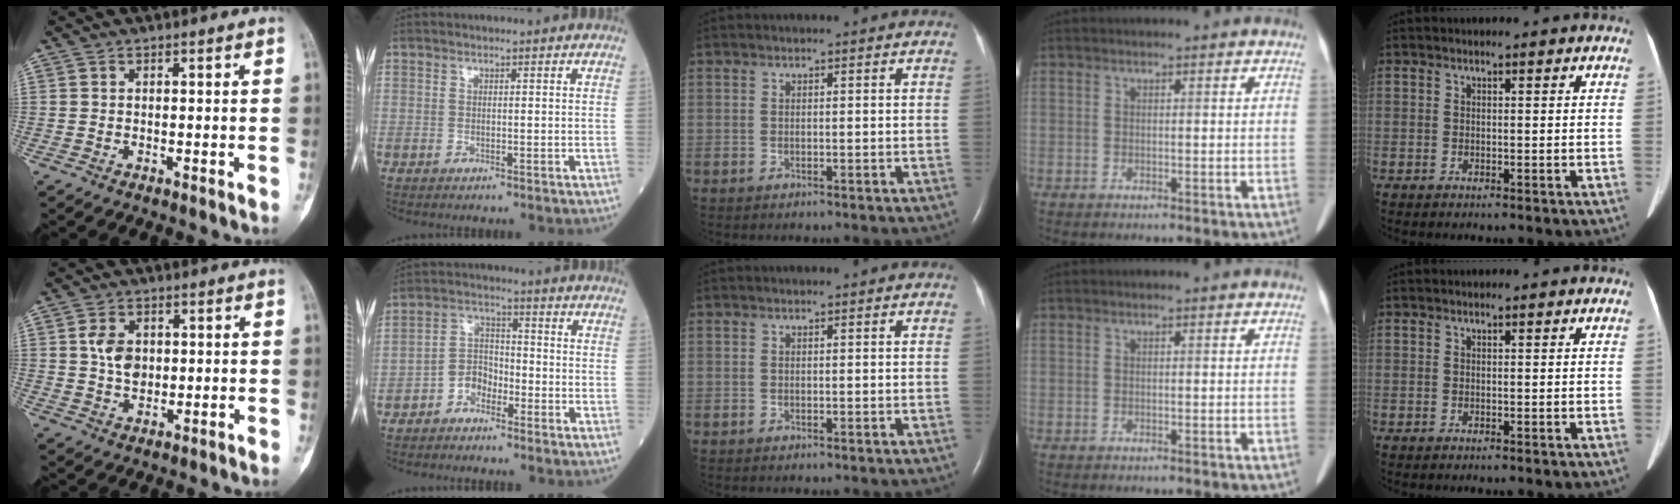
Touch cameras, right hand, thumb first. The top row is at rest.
{"thumb": {"total": 4.3, "force": [0.5, 3.2, 2.8], "torque": [-0.037, -0.002, 0.010]}, "index": {"total": 3.7, "force": [-2.5, 2.3, 1.5], "torque": [-0.024, 0.008, -0.051]}}